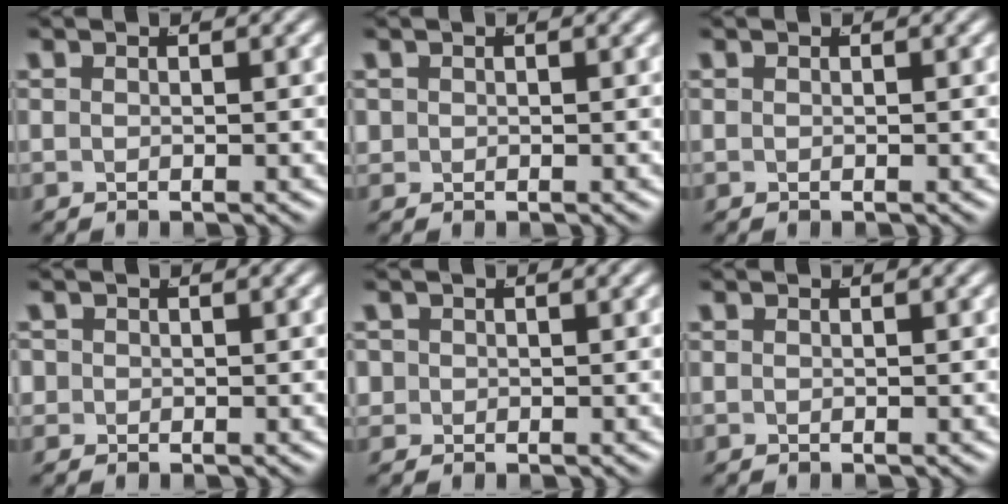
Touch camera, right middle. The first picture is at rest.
{"total": 0.7, "force": [0.0, 0.7, 0.1], "torque": [-0.005, -0.009, 0.006]}
{"total": 0.0}
{"total": 1.5, "force": [-0.2, 1.5, 0.2], "torque": [-0.011, -0.012, -0.001]}
{"total": 1.8, "force": [-0.1, 1.8, 0.4], "torque": [-0.016, -0.015, 0.003]}
{"total": 0.0}